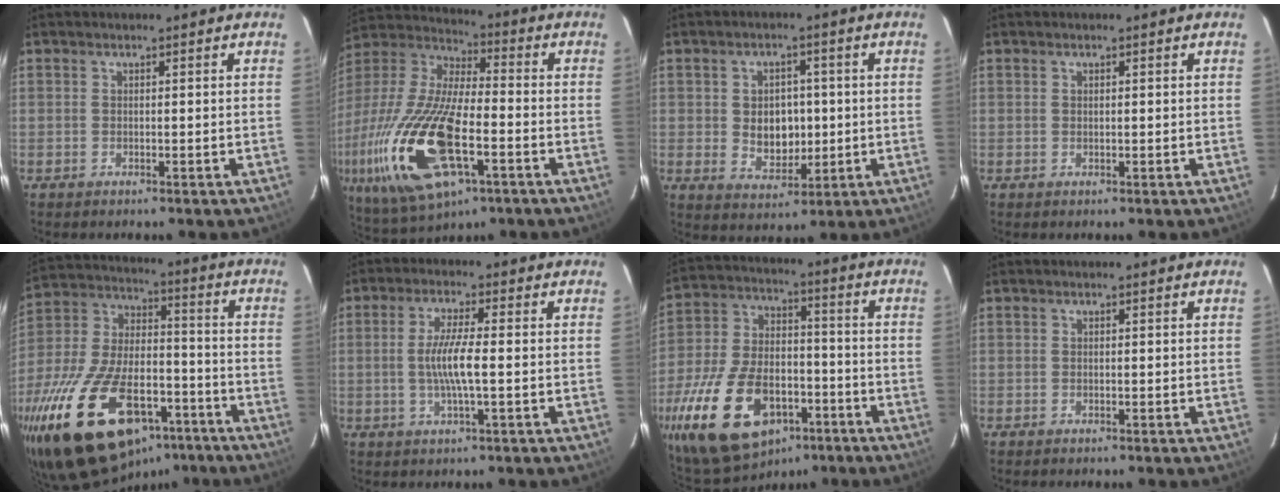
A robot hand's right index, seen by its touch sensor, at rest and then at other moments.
{"total": 26.6, "force": [-8.8, 10.7, 22.8], "torque": [-0.487, -0.051, -0.155]}
{"total": 7.3, "force": [0.1, 5.6, 4.7], "torque": [-0.084, 0.002, 0.017]}
{"total": 0.0}
{"total": 31.1, "force": [-17.8, 15.5, 20.3], "torque": [-0.405, -0.015, -0.273]}
{"total": 6.3, "force": [-0.7, 0.5, 6.3], "torque": [-0.119, -0.004, -0.013]}
{"total": 24.3, "force": [-12.3, 14.1, 15.5], "torque": [-0.341, -0.012, -0.190]}
{"total": 0.0}